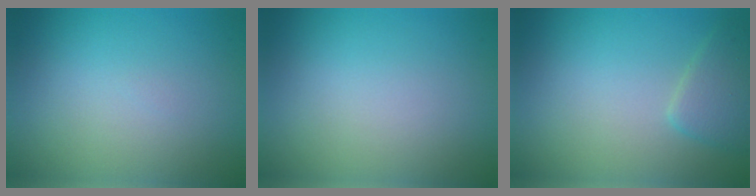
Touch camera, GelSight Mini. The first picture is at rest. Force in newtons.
{"total": 0.0}
{"total": 2.4, "press": 2.4, "slide": 0.1}